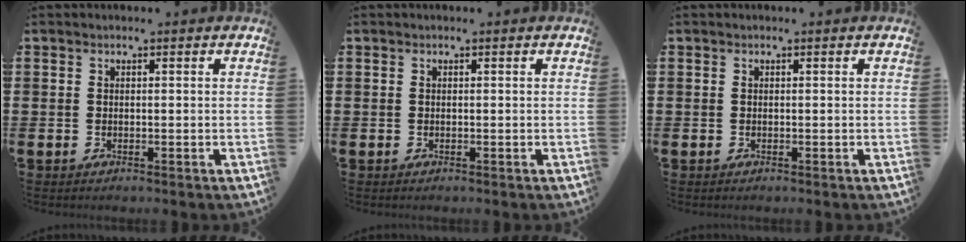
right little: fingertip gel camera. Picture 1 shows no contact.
{"total": 0.0}
{"total": 0.0}